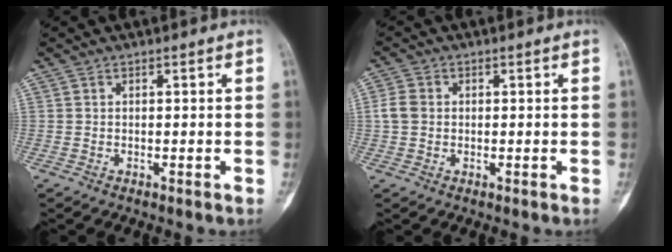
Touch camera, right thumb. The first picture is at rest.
{"total": 3.4, "force": [0.1, 2.8, 1.9], "torque": [-0.038, 0.006, -0.003]}